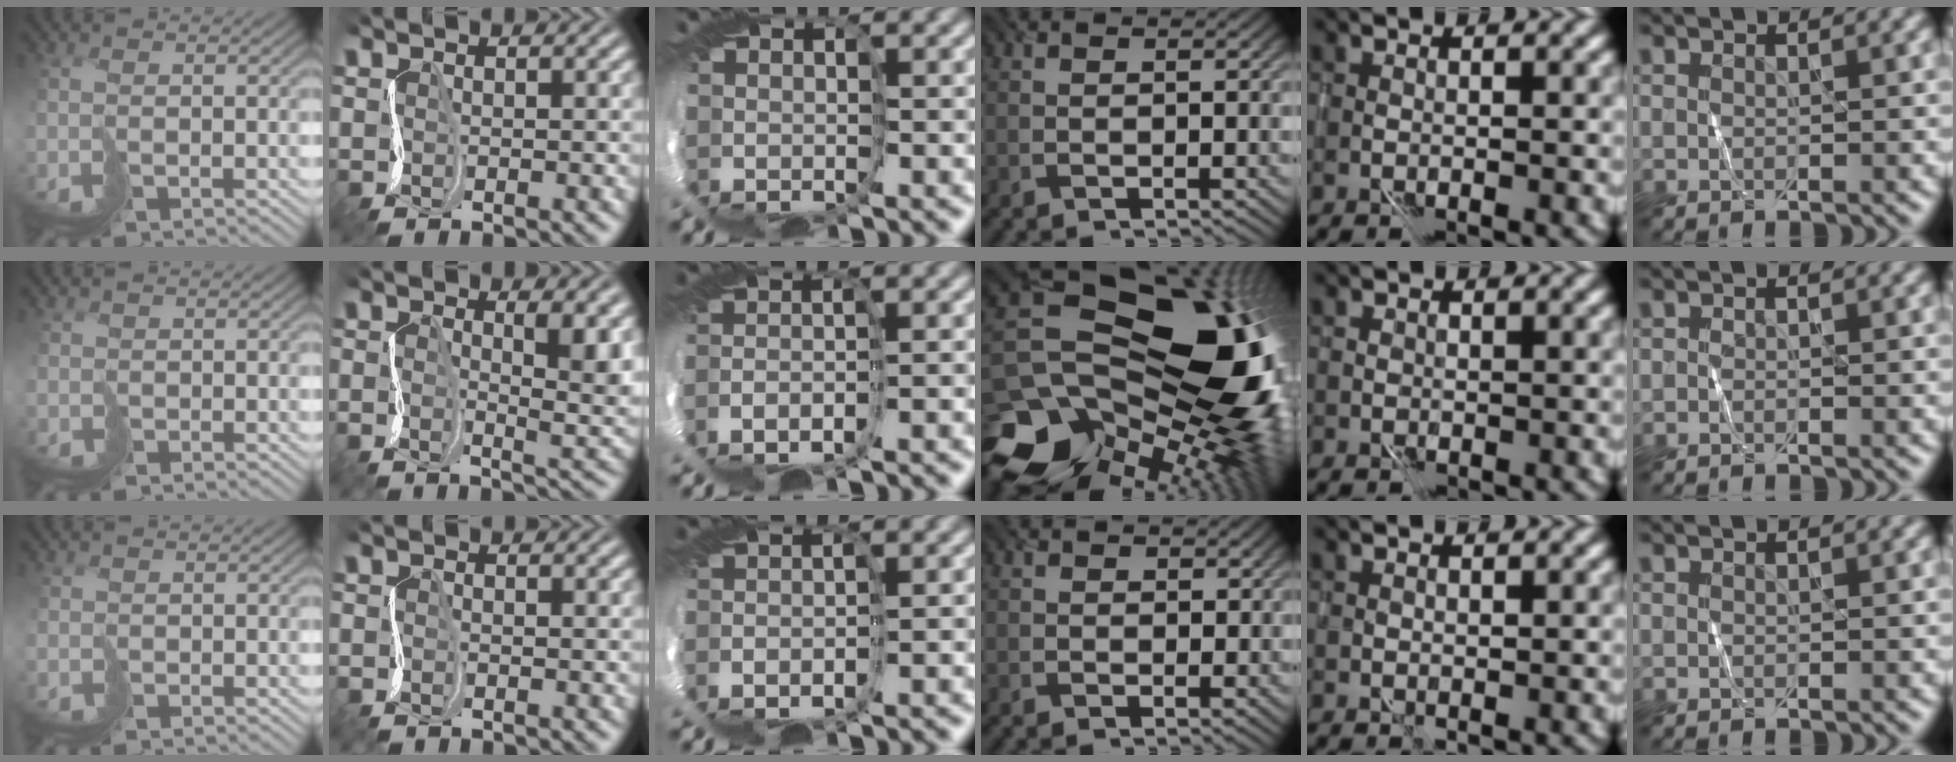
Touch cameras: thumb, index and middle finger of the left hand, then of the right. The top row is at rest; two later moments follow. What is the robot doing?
{"motion": "cut", "object": "paper bag"}